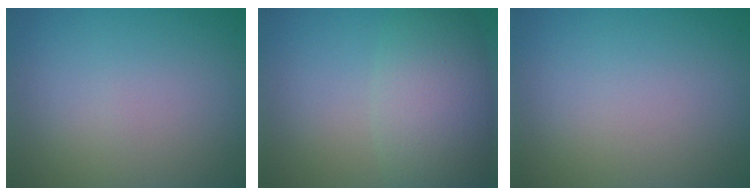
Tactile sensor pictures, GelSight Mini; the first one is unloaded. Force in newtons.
{"total": 6.7, "press": 6.6, "slide": 0.3}
{"total": 0.0}